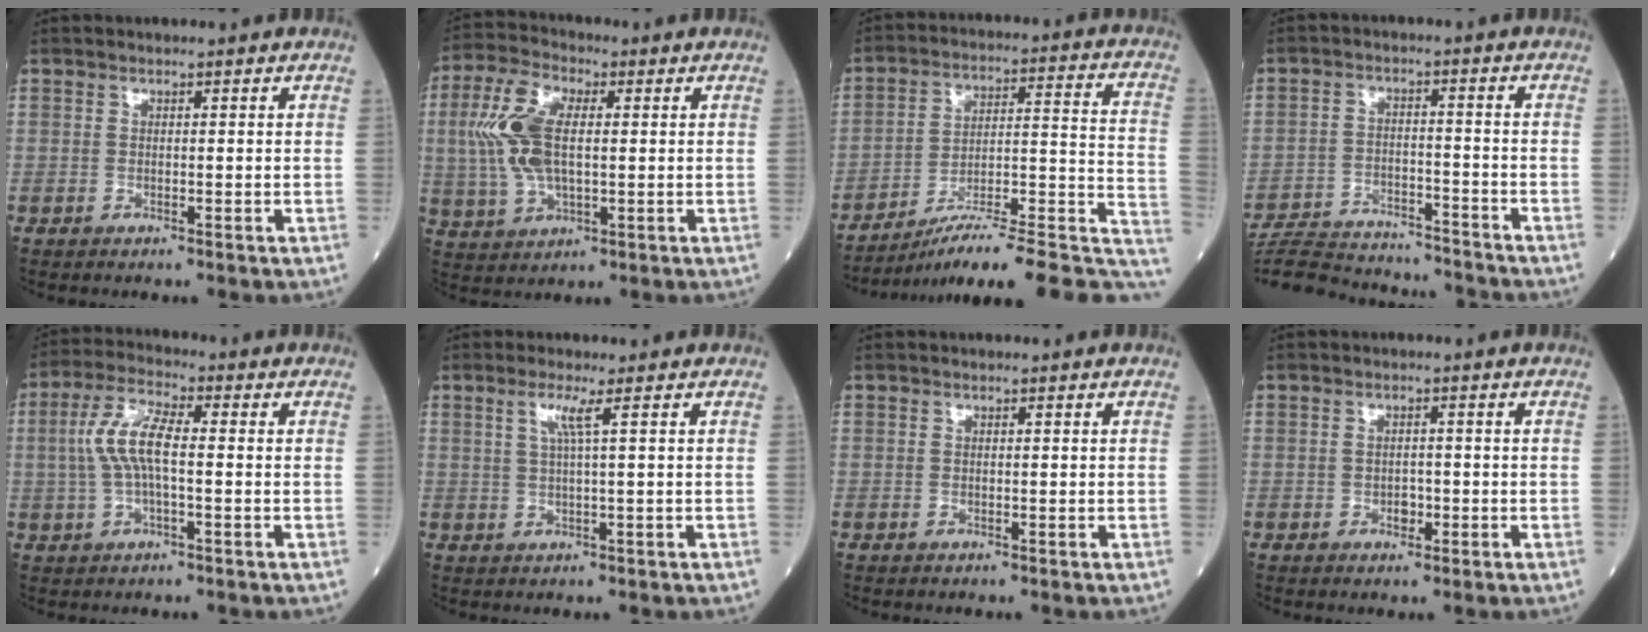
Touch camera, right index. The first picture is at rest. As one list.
[{"total": 10.5, "force": [1.1, 4.6, 9.3], "torque": [-0.222, 0.016, 0.025]}, {"total": 22.0, "force": [-17.0, 1.9, 13.9], "torque": [-0.131, 0.028, -0.248]}, {"total": 15.0, "force": [-14.4, 2.3, 3.5], "torque": [-0.069, 0.005, -0.219]}, {"total": 7.2, "force": [0.1, 1.9, 7.0], "torque": [-0.157, 0.017, -0.002]}, {"total": 2.7, "force": [1.1, -0.7, 2.4], "torque": [-0.052, 0.001, 0.022]}, {"total": 0.0}, {"total": 1.7, "force": [-0.6, 1.2, 1.0], "torque": [-0.015, 0.003, -0.007]}]